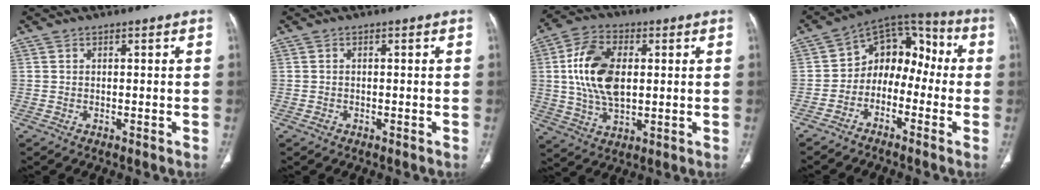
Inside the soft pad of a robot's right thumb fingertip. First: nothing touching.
{"total": 0.7, "force": [-0.4, 0.5, 0.2], "torque": [-0.003, 0.003, -0.008]}
{"total": 14.1, "force": [1.8, 8.3, 11.2], "torque": [-0.210, 0.004, 0.034]}
{"total": 11.8, "force": [-2.7, 8.8, 7.4], "torque": [-0.069, 0.070, -0.063]}